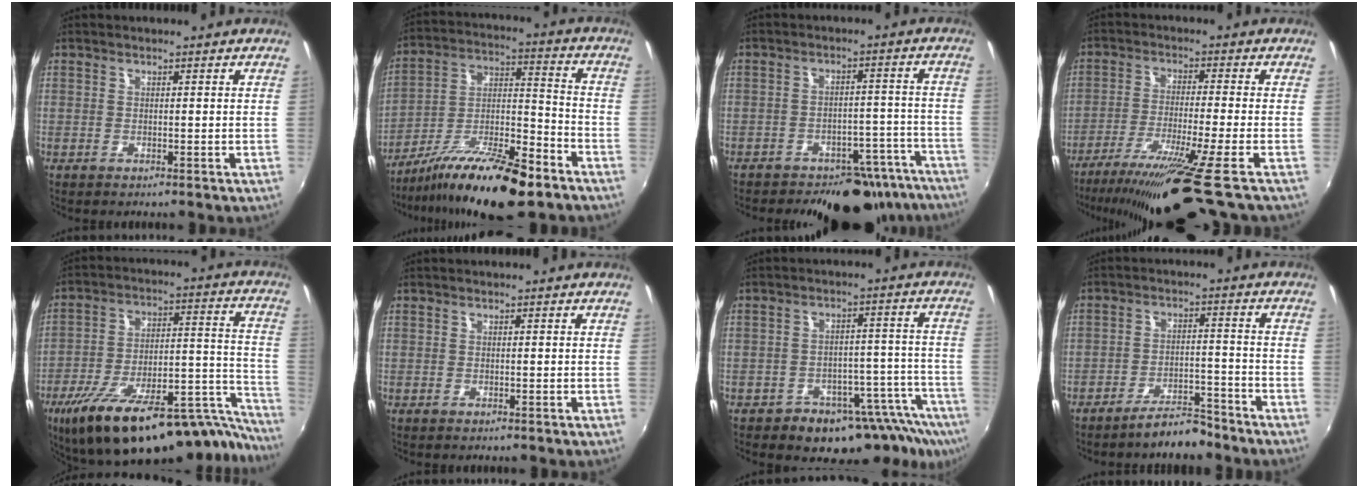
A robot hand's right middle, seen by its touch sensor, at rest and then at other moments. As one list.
[{"total": 18.8, "force": [-12.9, 4.3, 13.0], "torque": [-0.230, -0.010, -0.221]}, {"total": 16.8, "force": [-14.2, 7.4, 5.2], "torque": [-0.066, 0.043, -0.154]}, {"total": 14.7, "force": [-11.7, -2.5, 8.5], "torque": [-0.173, -0.039, -0.195]}, {"total": 31.8, "force": [-24.5, 9.1, 18.1], "torque": [-0.246, -0.005, -0.348]}, {"total": 0.0}, {"total": 13.3, "force": [-9.2, 7.7, 5.7], "torque": [-0.077, 0.022, -0.101]}, {"total": 6.2, "force": [-5.5, 1.5, 2.5], "torque": [-0.054, 0.016, -0.078]}]